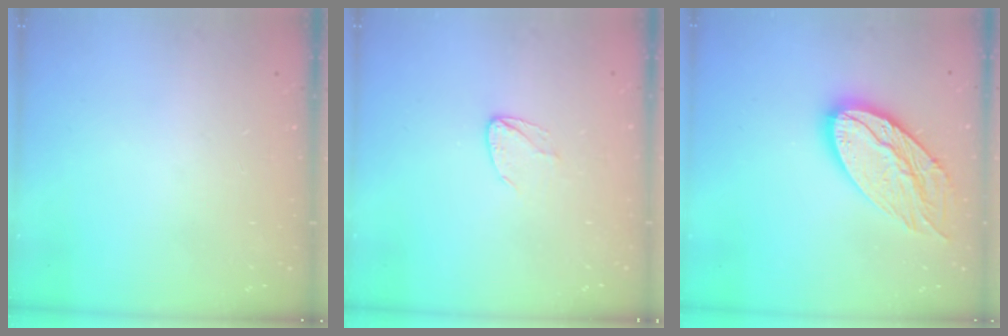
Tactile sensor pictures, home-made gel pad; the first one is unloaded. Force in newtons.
{"total": 3.9, "press": 3.9, "slide": 0.4}
{"total": 17.0, "press": 17.0, "slide": 1.3}